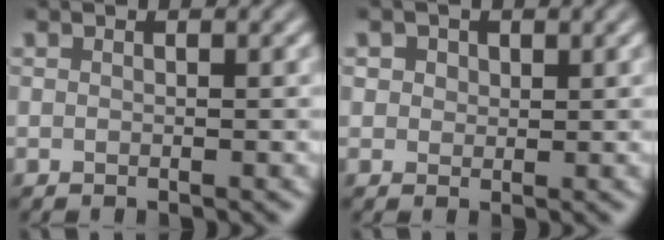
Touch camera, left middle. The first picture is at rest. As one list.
[{"total": 1.6, "force": [0.8, 1.3, 0.4], "torque": [-0.009, 0.000, 0.012]}]